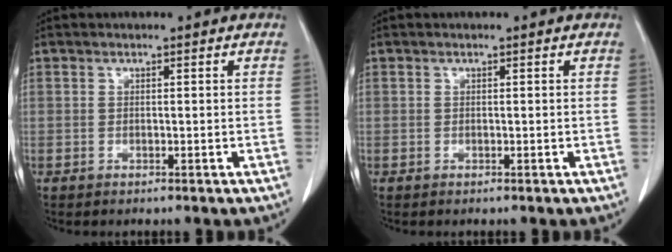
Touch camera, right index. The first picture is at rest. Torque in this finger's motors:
{"motor_torque": [0.00, 0.00, 0.00, 0.00]}